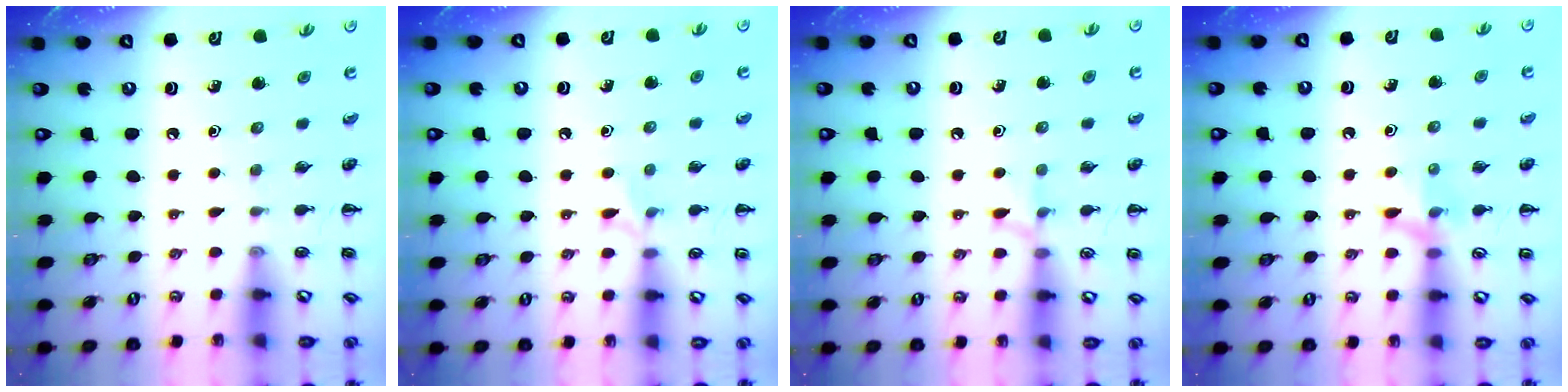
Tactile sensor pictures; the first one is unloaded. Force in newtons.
{"total": 5.2, "press": 4.9, "slide": 1.6}
{"total": 5.3, "press": 5.2, "slide": 1.1}
{"total": 7.9, "press": 7.9, "slide": 0.7}